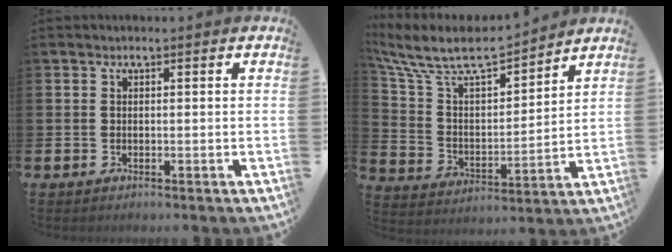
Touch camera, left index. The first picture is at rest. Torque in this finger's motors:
{"motor_torque": [0.37, -0.65, 0.52, 0.21]}